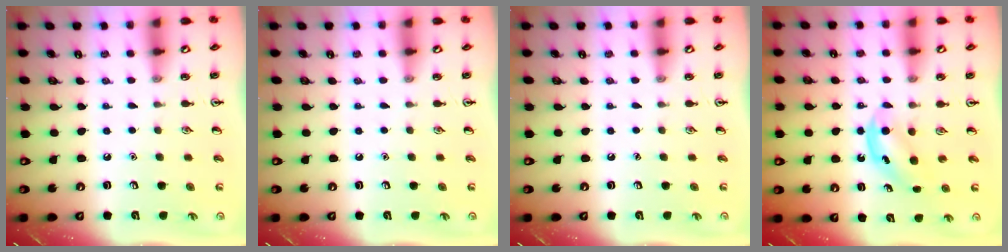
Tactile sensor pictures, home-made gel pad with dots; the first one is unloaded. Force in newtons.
{"total": 0.0}
{"total": 0.0}
{"total": 4.7, "press": 4.6, "slide": 1.2}